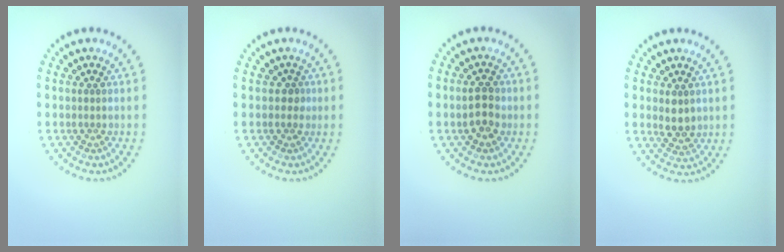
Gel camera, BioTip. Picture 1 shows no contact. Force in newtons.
{"total": 1.0, "press": 0.8, "slide": 0.6}
{"total": 2.7, "press": 2.7, "slide": 0.1}
{"total": 1.9, "press": 1.8, "slide": 0.6}